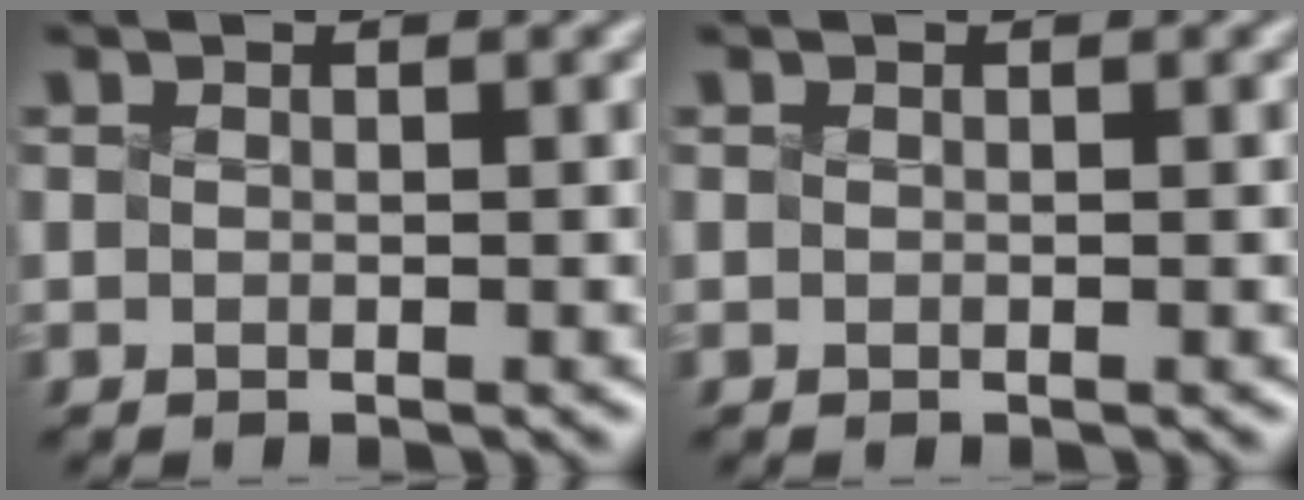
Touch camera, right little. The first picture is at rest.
{"total": 0.0}